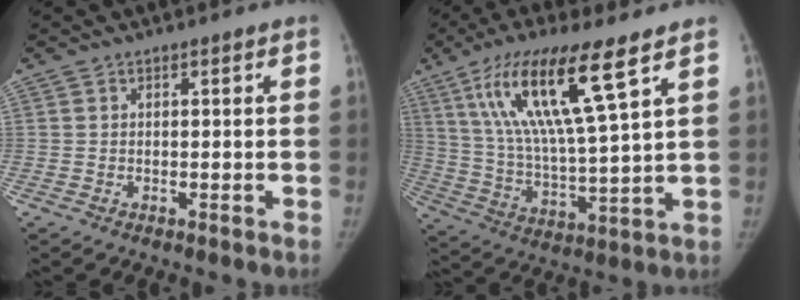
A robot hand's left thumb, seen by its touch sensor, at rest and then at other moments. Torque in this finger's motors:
{"motor_torque": [0.40, 0.54, 1.68, -1.10, 0.20]}